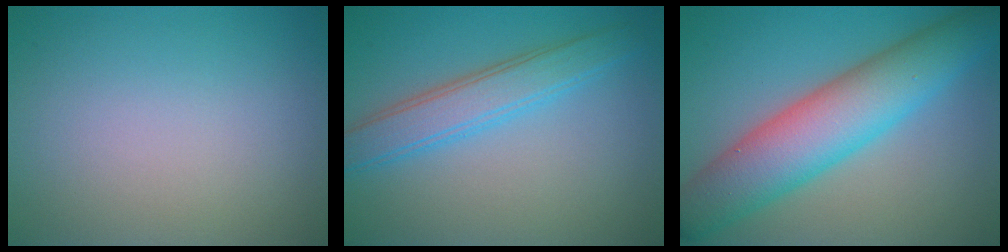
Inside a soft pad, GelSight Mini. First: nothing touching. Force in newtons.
{"total": 4.1, "press": 4.1, "slide": 0.2}
{"total": 9.0, "press": 9.0, "slide": 0.3}